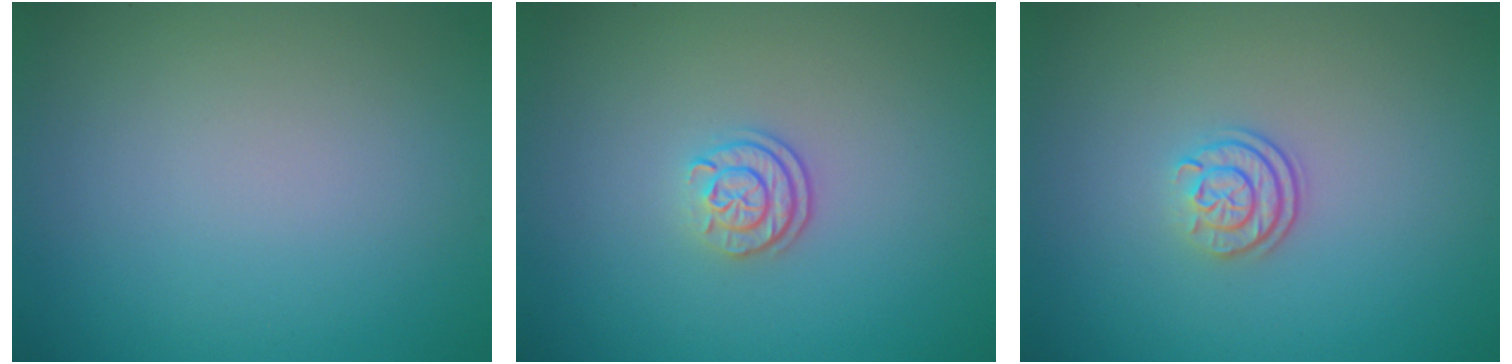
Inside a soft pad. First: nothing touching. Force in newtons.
{"total": 2.3, "press": 1.7, "slide": 1.5}
{"total": 2.4, "press": 1.8, "slide": 1.5}